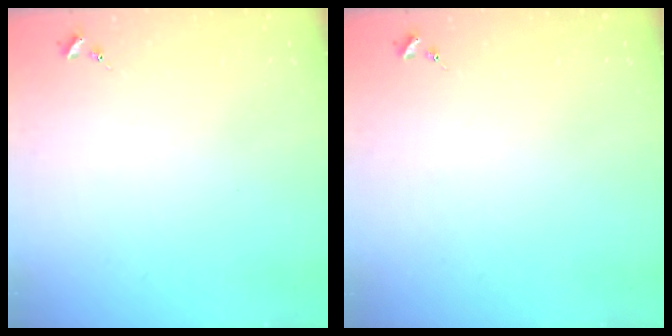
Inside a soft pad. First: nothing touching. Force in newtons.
{"total": 0.0}